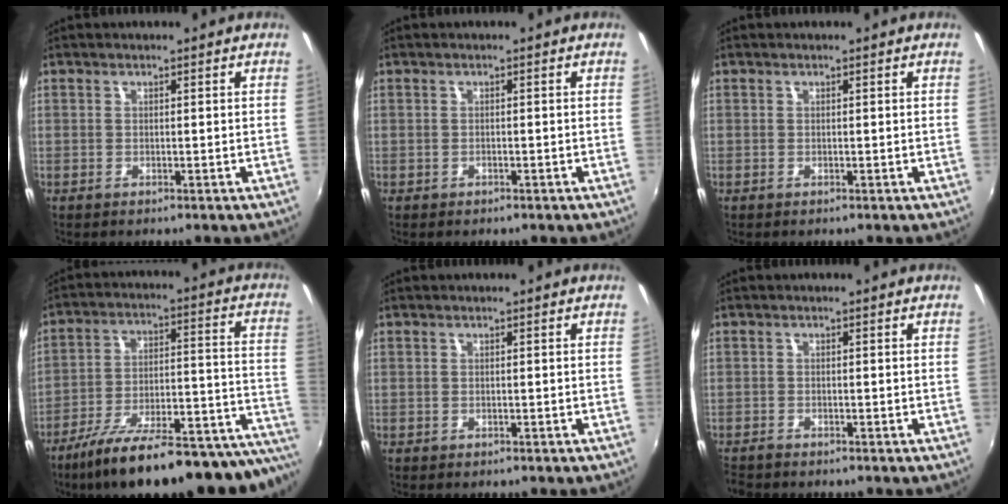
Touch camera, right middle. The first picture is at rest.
{"total": 1.0, "force": [-0.8, 0.5, 0.4], "torque": [-0.010, -0.001, -0.008]}
{"total": 0.0}
{"total": 29.5, "force": [-23.5, 6.0, 16.8], "torque": [-0.222, -0.043, -0.336]}
{"total": 0.0}
{"total": 2.2, "force": [-2.1, 0.5, 0.6], "torque": [-0.020, -0.014, -0.042]}